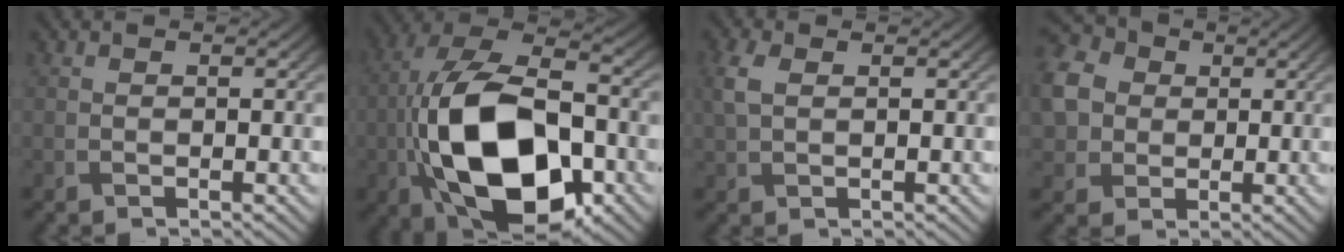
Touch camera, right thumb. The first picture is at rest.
{"total": 19.0, "force": [-4.8, 10.5, 15.0], "torque": [-0.303, -0.015, -0.087]}
{"total": 2.7, "force": [0.8, 1.6, 2.0], "torque": [-0.057, 0.003, 0.015]}
{"total": 9.2, "force": [1.0, 7.9, 4.6], "torque": [-0.147, -0.001, 0.017]}